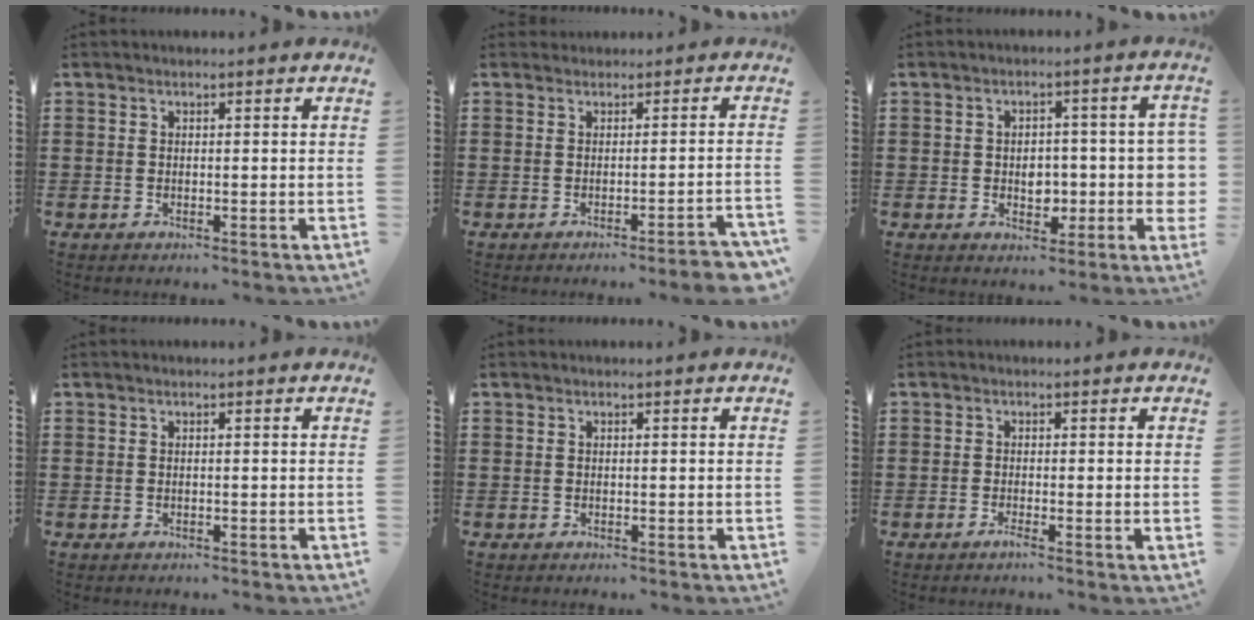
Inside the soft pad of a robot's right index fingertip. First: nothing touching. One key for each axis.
{"total": 1.7, "fx": -1.3, "fy": -0.2, "fz": 1.0, "tx": -0.018, "ty": -0.001, "tz": -0.026}
{"total": 4.8, "fx": -0.7, "fy": 3.1, "fz": 3.6, "tx": -0.048, "ty": -0.001, "tz": -0.019}
{"total": 0.0}
{"total": 0.0}
{"total": 1.3, "fx": -0.6, "fy": 0.0, "fz": 1.2, "tx": -0.020, "ty": -0.005, "tz": -0.011}